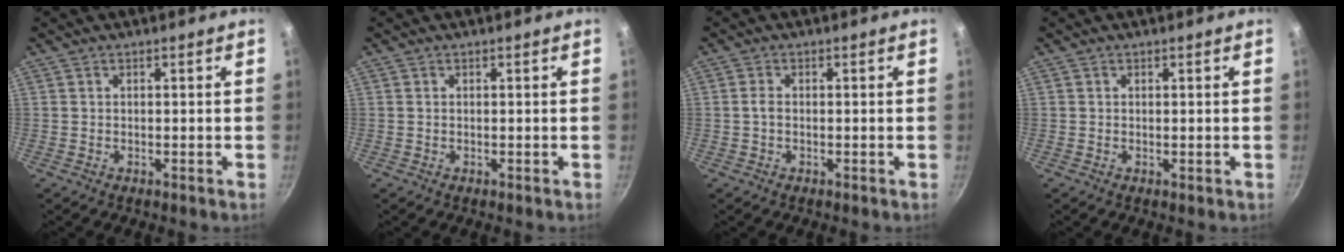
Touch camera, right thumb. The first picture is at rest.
{"total": 0.0}
{"total": 1.5, "force": [-0.2, 1.0, 1.1], "torque": [-0.022, 0.006, -0.005]}
{"total": 0.0}